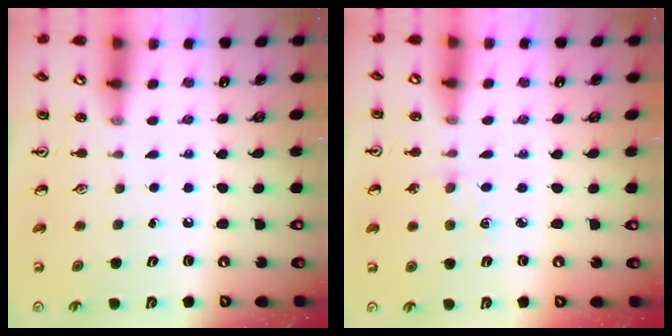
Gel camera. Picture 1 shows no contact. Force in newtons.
{"total": 2.2, "press": 2.2, "slide": 0.4}